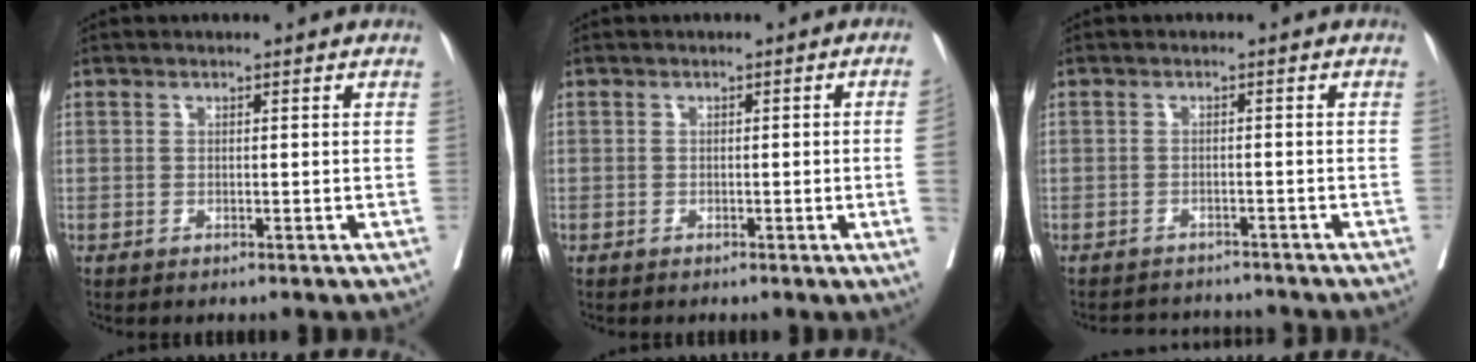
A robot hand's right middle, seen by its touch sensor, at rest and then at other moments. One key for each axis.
{"total": 3.2, "fx": -0.6, "fy": -0.8, "fz": 3.1, "tx": -0.040, "ty": -0.001, "tz": -0.004}
{"total": 6.1, "fx": -5.9, "fy": 1.2, "fz": 0.6, "tx": -0.006, "ty": 0.000, "tz": -0.076}